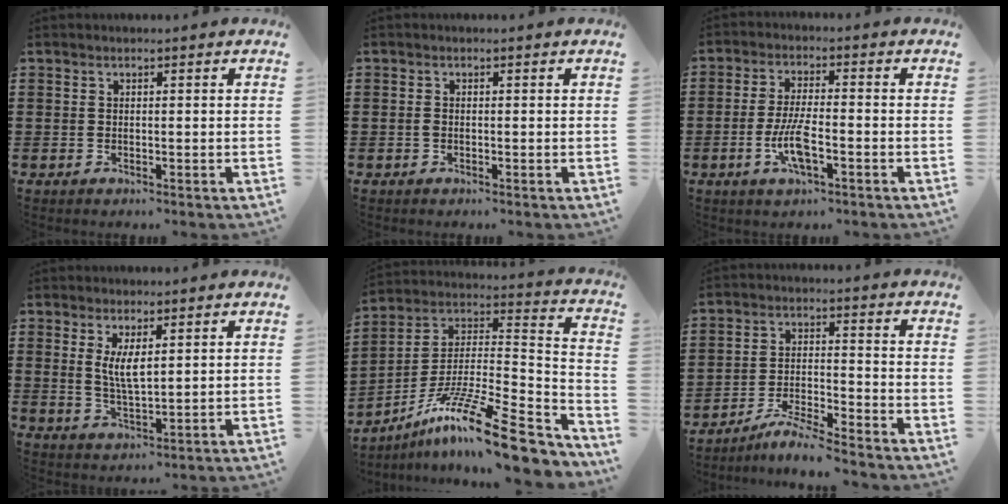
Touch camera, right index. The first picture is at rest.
{"total": 0.8, "force": [-0.3, 0.4, 0.6], "torque": [-0.013, -0.002, -0.006]}
{"total": 6.2, "force": [-2.2, 1.7, 5.5], "torque": [-0.124, -0.007, -0.048]}
{"total": 4.3, "force": [1.3, 1.4, 3.8], "torque": [-0.079, 0.002, 0.023]}
{"total": 17.1, "force": [-11.4, 2.5, 12.4], "torque": [-0.213, 0.022, -0.201]}
{"total": 5.4, "force": [-5.2, -0.4, 1.5], "torque": [-0.035, -0.008, -0.102]}